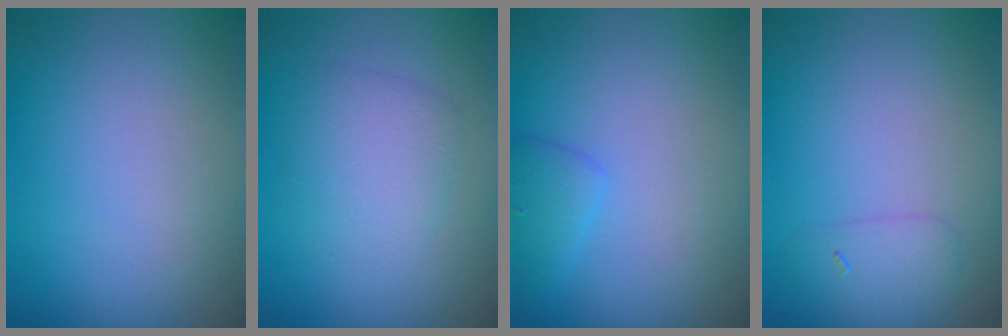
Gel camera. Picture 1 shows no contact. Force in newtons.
{"total": 2.9, "press": 2.9, "slide": 0.1}
{"total": 1.6, "press": 1.6, "slide": 0.1}
{"total": 1.5, "press": 1.5, "slide": 0.0}